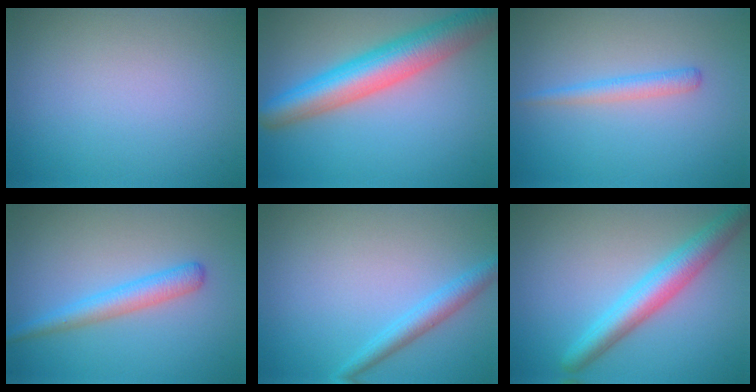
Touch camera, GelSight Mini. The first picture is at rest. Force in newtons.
{"total": 7.6, "press": 7.6, "slide": 0.4}
{"total": 1.7, "press": 1.7, "slide": 0.1}
{"total": 2.8, "press": 2.8, "slide": 0.0}
{"total": 2.2, "press": 2.2, "slide": 0.1}
{"total": 4.7, "press": 4.7, "slide": 0.1}